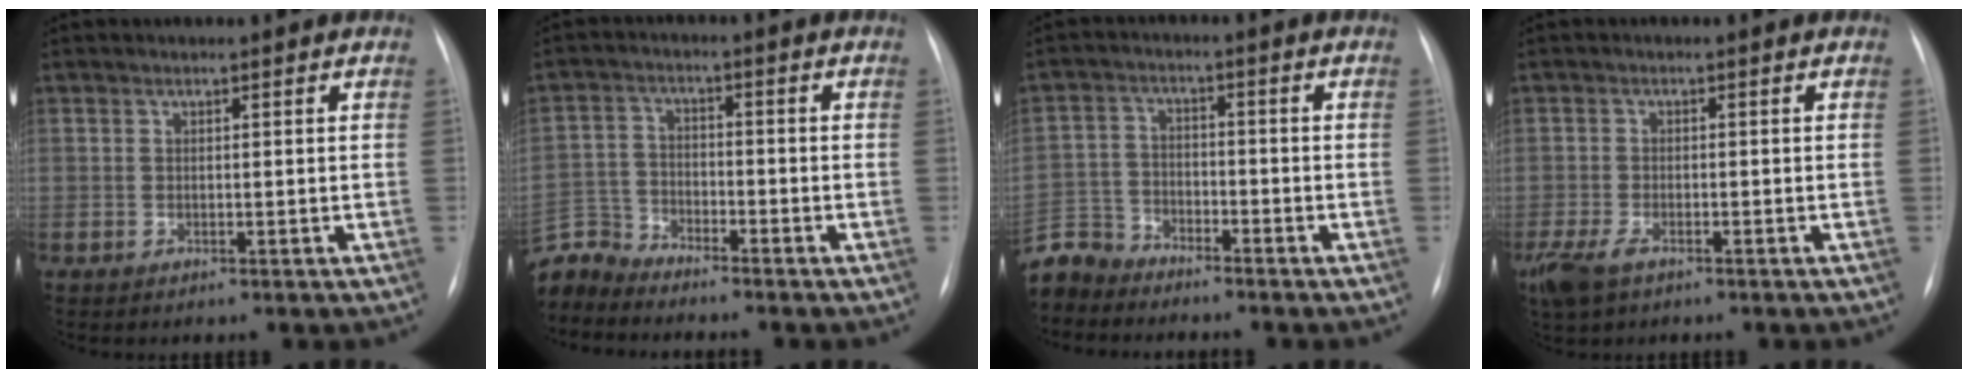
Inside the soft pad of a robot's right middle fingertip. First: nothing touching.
{"total": 6.6, "force": [-6.5, 0.7, -0.7], "torque": [0.010, 0.008, -0.133]}
{"total": 6.4, "force": [-6.1, 1.8, -0.5], "torque": [0.013, 0.001, -0.127]}
{"total": 5.0, "force": [-3.1, 2.3, 3.2], "torque": [-0.073, -0.010, -0.054]}